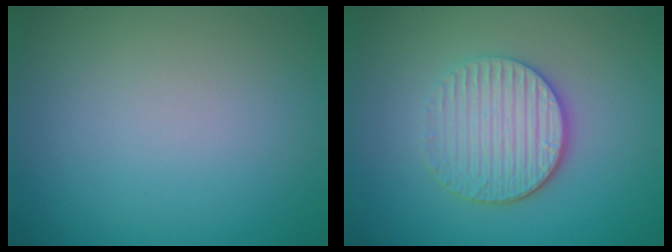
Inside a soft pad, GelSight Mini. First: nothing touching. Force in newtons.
{"total": 4.3, "press": 3.5, "slide": 2.5}